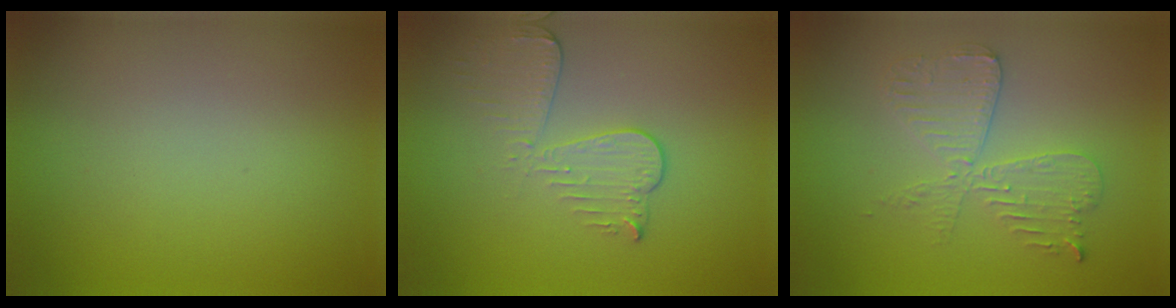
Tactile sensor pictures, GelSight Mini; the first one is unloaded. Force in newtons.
{"total": 3.4, "press": 3.0, "slide": 1.6}
{"total": 4.2, "press": 3.6, "slide": 2.2}